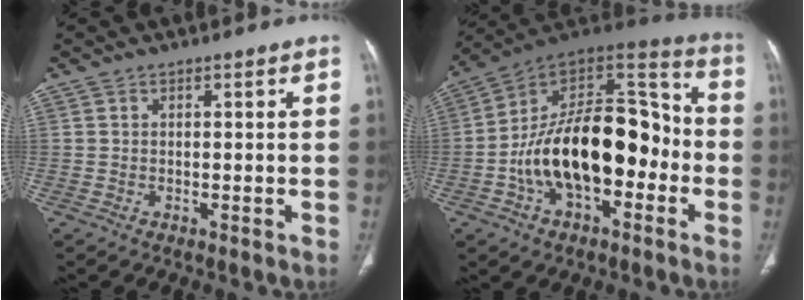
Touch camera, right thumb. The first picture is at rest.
{"total": 24.4, "force": [-5.0, 13.5, 19.7], "torque": [-0.303, 0.059, -0.080]}